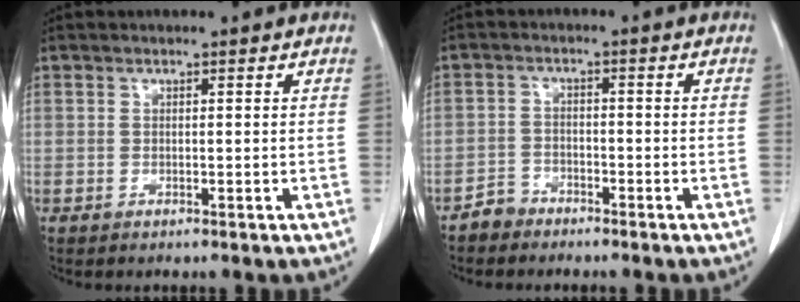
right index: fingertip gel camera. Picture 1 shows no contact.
{"total": 2.8, "force": [-2.4, 1.5, -0.1], "torque": [-0.003, 0.006, -0.045]}